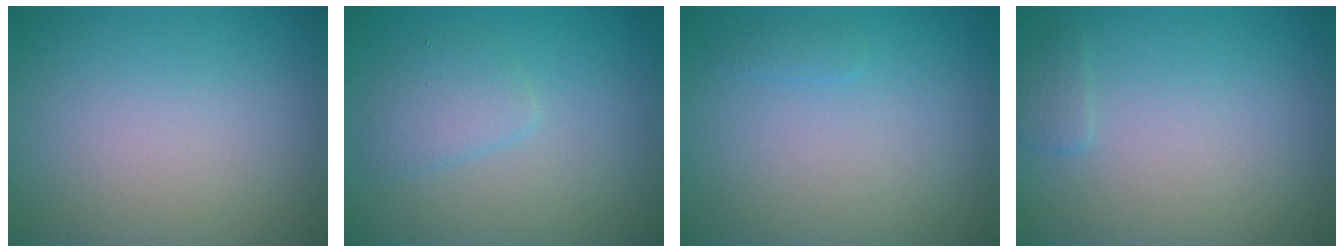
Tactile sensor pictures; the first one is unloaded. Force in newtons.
{"total": 2.0, "press": 2.0, "slide": 0.0}
{"total": 0.6, "press": 0.6, "slide": 0.0}
{"total": 0.9, "press": 0.9, "slide": 0.1}